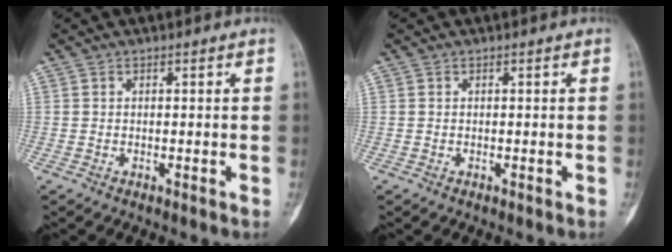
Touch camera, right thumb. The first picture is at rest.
{"total": 0.0}